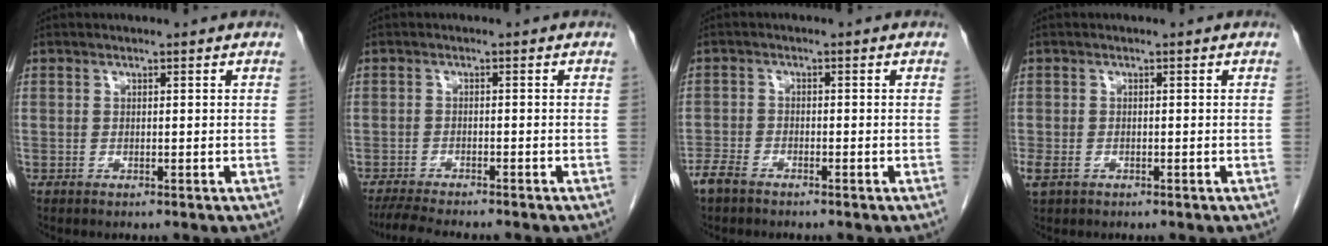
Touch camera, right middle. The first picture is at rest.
{"total": 7.6, "force": [-6.8, 0.6, 3.5], "torque": [-0.056, -0.018, -0.107]}
{"total": 3.1, "force": [-2.6, 1.1, 1.3], "torque": [-0.027, 0.000, -0.047]}
{"total": 2.3, "force": [-1.2, 1.6, 1.2], "torque": [-0.030, -0.002, -0.016]}